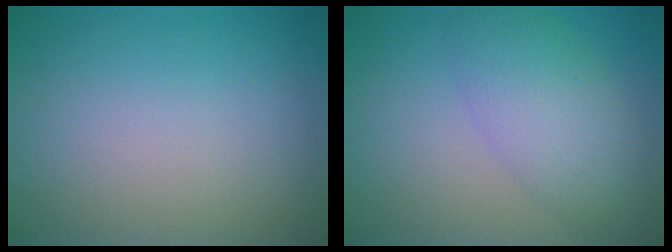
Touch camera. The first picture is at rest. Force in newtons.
{"total": 4.8, "press": 4.8, "slide": 0.1}